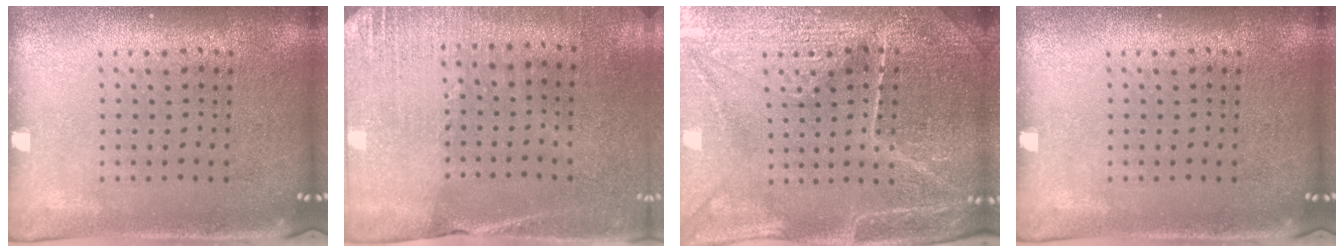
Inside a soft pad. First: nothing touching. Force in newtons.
{"total": 2.7, "press": 2.6, "slide": 0.7}
{"total": 4.7, "press": 4.5, "slide": 1.4}
{"total": 0.0}